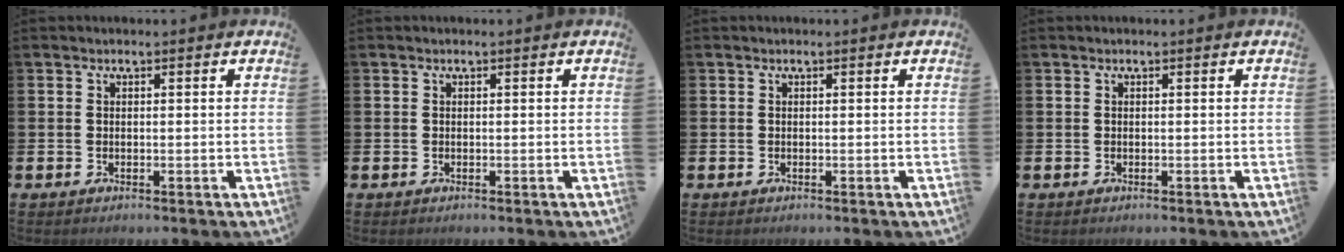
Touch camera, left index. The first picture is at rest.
{"total": 0.0}
{"total": 0.0}
{"total": 0.0}